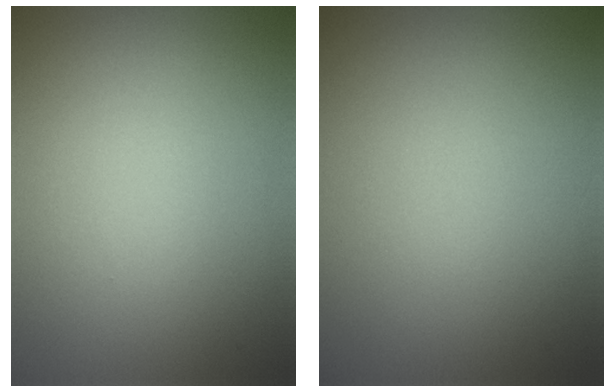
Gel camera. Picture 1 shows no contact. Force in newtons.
{"total": 0.0}